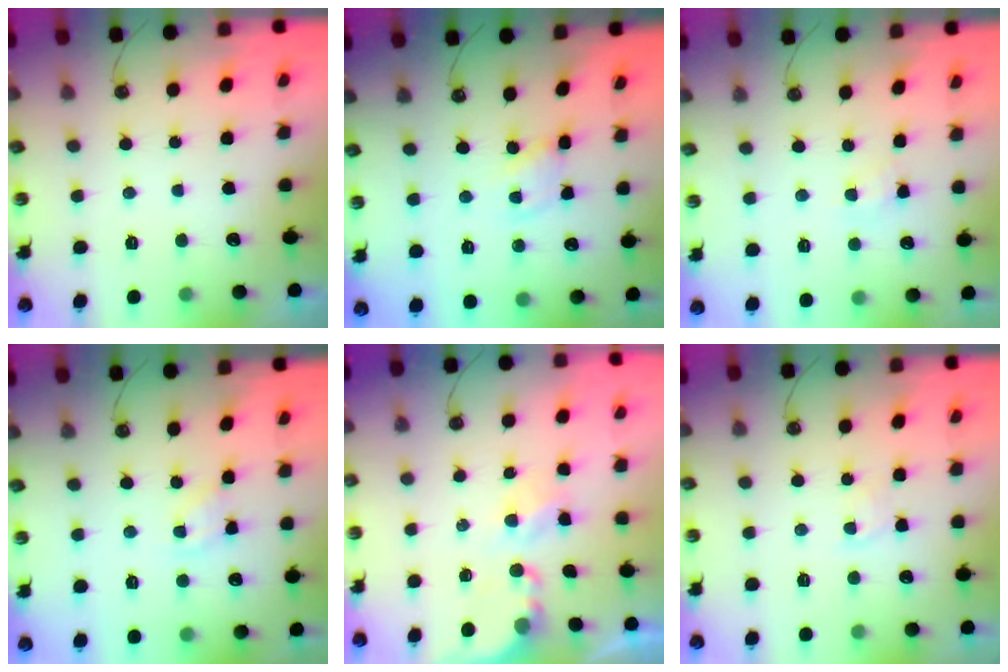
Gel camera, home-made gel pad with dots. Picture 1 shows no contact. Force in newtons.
{"total": 1.8, "press": 1.8, "slide": 0.1}
{"total": 5.0, "press": 4.9, "slide": 0.6}
{"total": 3.0, "press": 3.0, "slide": 0.4}
{"total": 4.0, "press": 4.0, "slide": 0.3}
{"total": 2.8, "press": 2.8, "slide": 0.4}